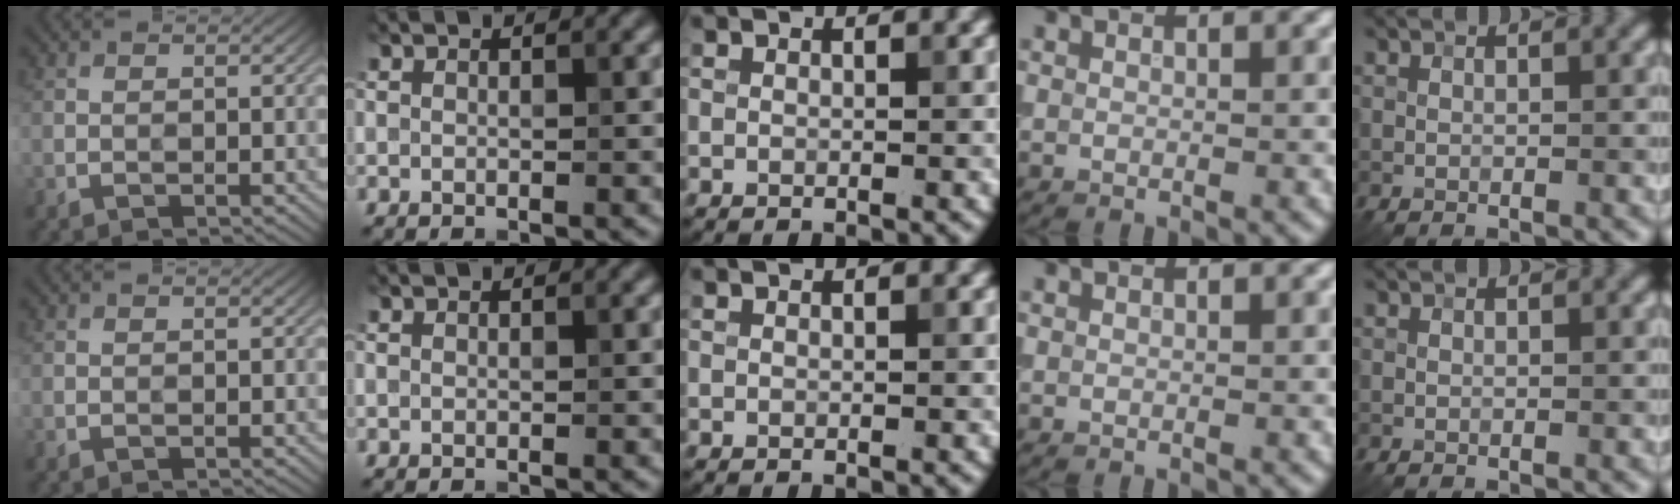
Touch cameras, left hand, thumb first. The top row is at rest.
{}